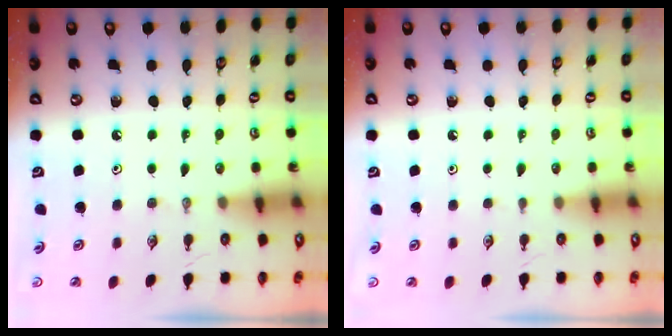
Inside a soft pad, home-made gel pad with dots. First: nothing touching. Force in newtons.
{"total": 0.6, "press": 0.6, "slide": 0.1}